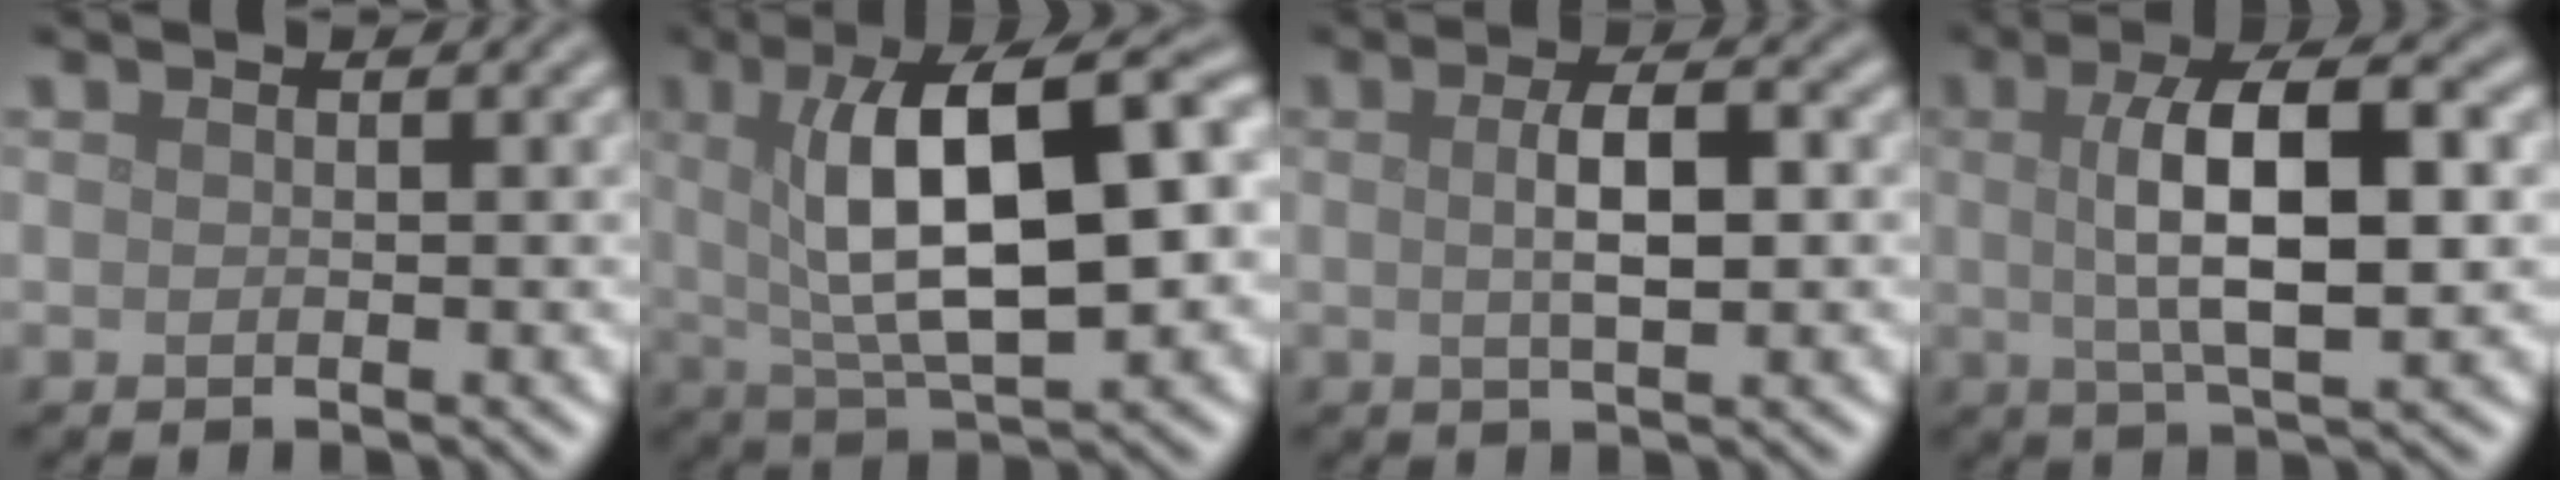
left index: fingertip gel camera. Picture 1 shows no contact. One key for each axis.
{"total": 12.6, "fx": 2.1, "fy": 4.4, "fz": 11.6, "tx": -0.171, "ty": 0.011, "tz": 0.030}
{"total": 3.7, "fx": 0.3, "fy": 1.0, "fz": 3.6, "tx": -0.066, "ty": 0.004, "tz": 0.004}
{"total": 8.5, "fx": 0.9, "fy": 2.7, "fz": 8.0, "tx": -0.127, "ty": 0.008, "tz": 0.012}